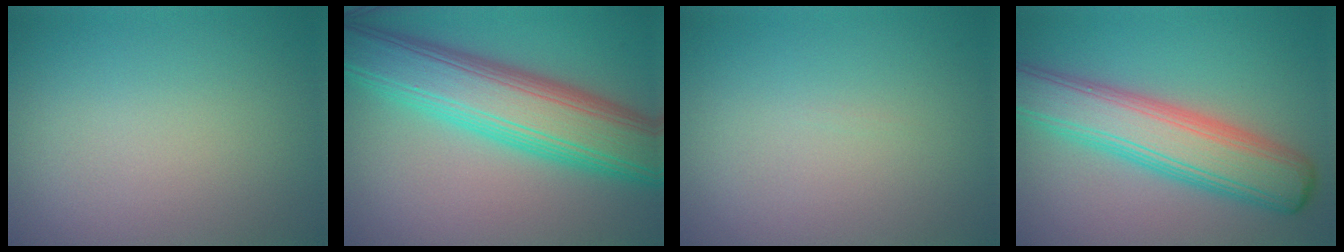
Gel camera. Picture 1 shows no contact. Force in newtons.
{"total": 10.6, "press": 10.6, "slide": 0.4}
{"total": 0.0}
{"total": 8.0, "press": 8.0, "slide": 0.2}